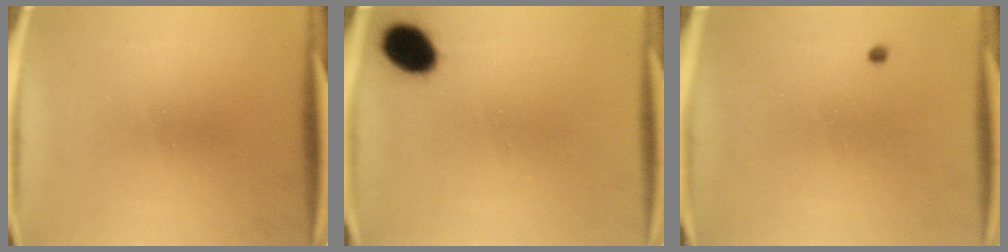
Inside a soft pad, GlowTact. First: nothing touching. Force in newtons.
{"total": 7.8}
{"total": 0.5}